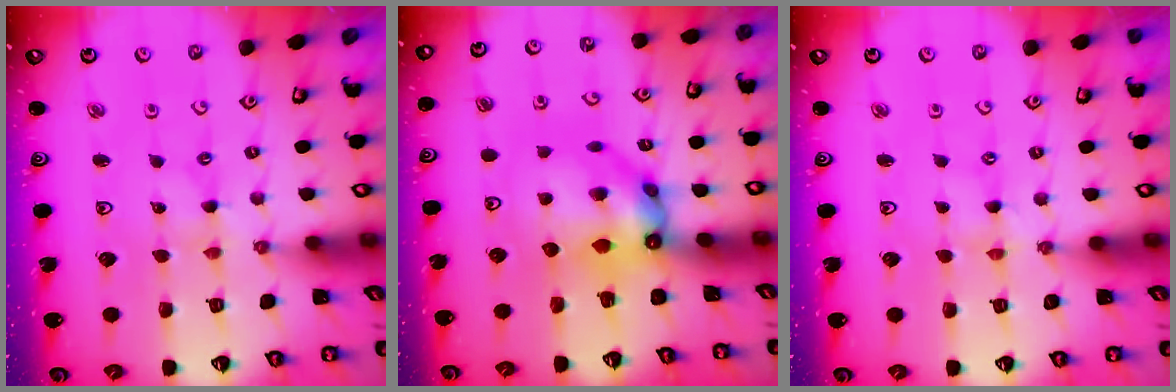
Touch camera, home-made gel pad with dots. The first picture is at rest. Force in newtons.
{"total": 10.8, "press": 10.7, "slide": 1.1}
{"total": 0.0}